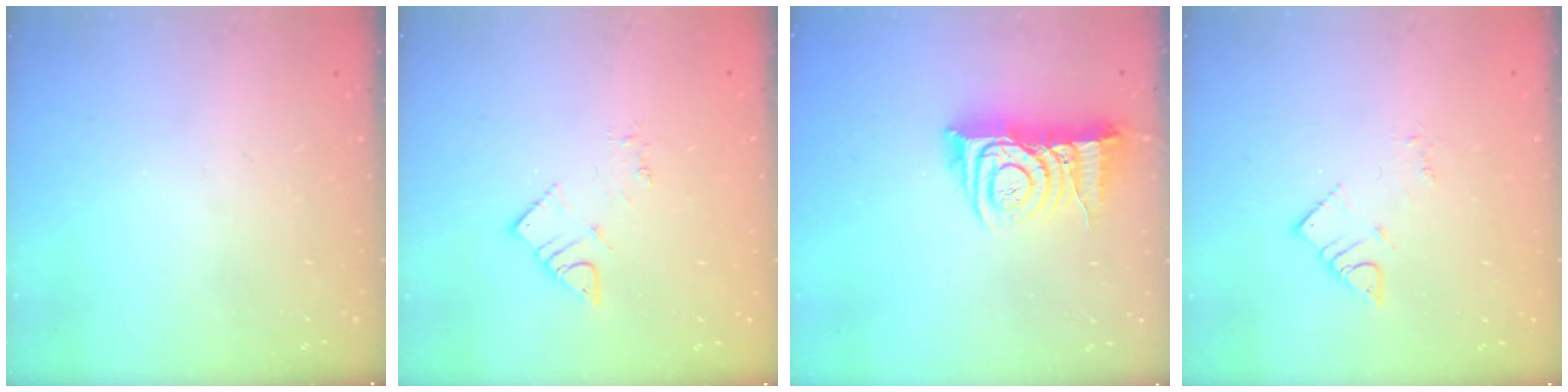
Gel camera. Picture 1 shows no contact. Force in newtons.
{"total": 3.9, "press": 3.9, "slide": 0.2}
{"total": 11.0, "press": 10.9, "slide": 1.6}
{"total": 3.4, "press": 3.4, "slide": 0.1}